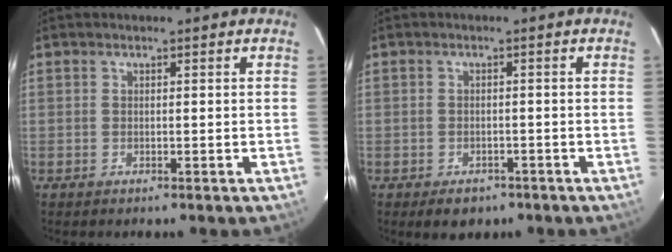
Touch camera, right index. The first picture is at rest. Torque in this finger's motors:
{"motor_torque": [-0.01, -0.02, -0.06, -0.07]}